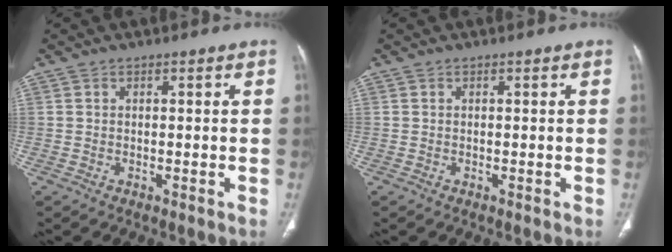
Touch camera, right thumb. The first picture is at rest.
{"total": 0.0}